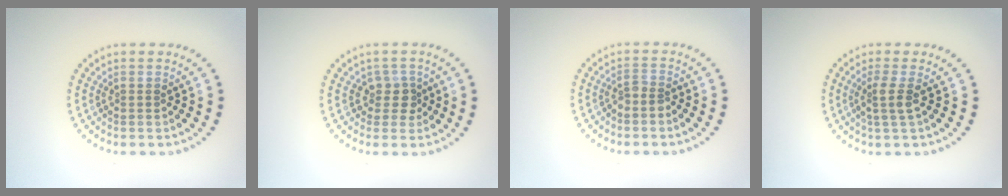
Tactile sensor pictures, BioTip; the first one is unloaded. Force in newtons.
{"total": 2.0, "press": 1.7, "slide": 1.1}
{"total": 1.4, "press": 1.1, "slide": 0.9}
{"total": 2.0, "press": 1.5, "slide": 1.3}